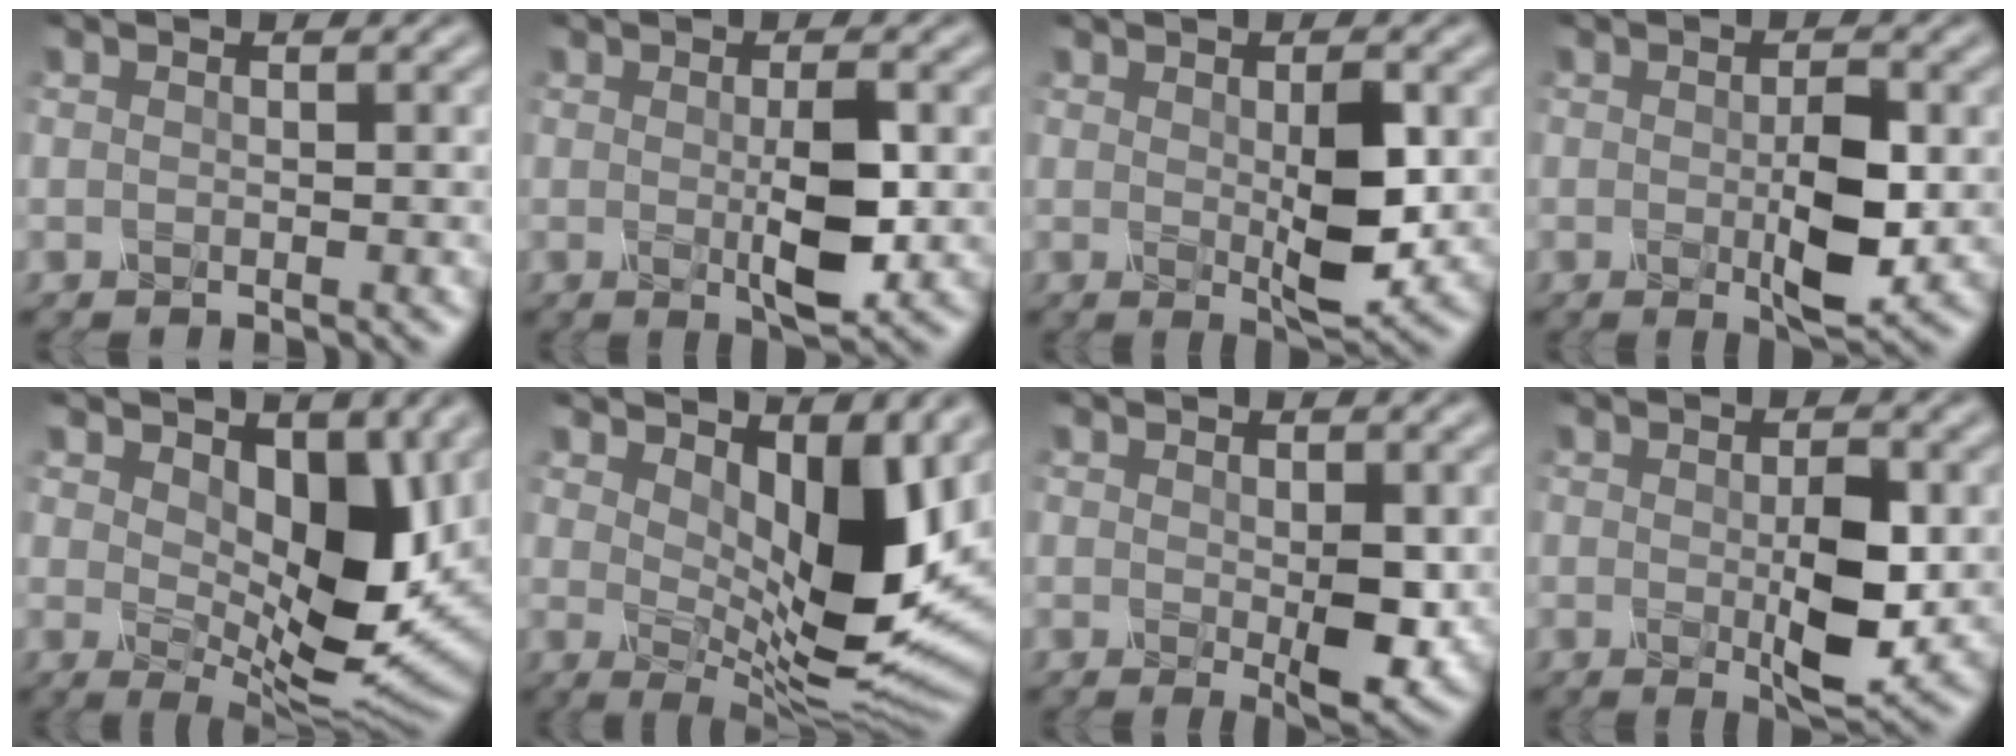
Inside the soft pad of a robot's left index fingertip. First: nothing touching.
{"total": 3.7, "force": [-0.2, 0.7, 3.6], "torque": [-0.085, -0.007, 0.004]}
{"total": 4.2, "force": [0.0, 1.2, 4.0], "torque": [-0.085, -0.010, 0.011]}
{"total": 4.3, "force": [-0.6, 1.2, 4.1], "torque": [-0.092, -0.009, -0.003]}
{"total": 8.9, "force": [1.7, 4.5, 7.4], "torque": [-0.134, -0.009, 0.038]}
{"total": 9.8, "force": [2.0, 4.3, 8.6], "torque": [-0.148, -0.018, 0.049]}
{"total": 3.9, "force": [-0.5, 1.4, 3.6], "torque": [-0.075, -0.010, 0.002]}
{"total": 4.8, "force": [-0.5, 1.5, 4.5], "torque": [-0.095, -0.009, 0.001]}